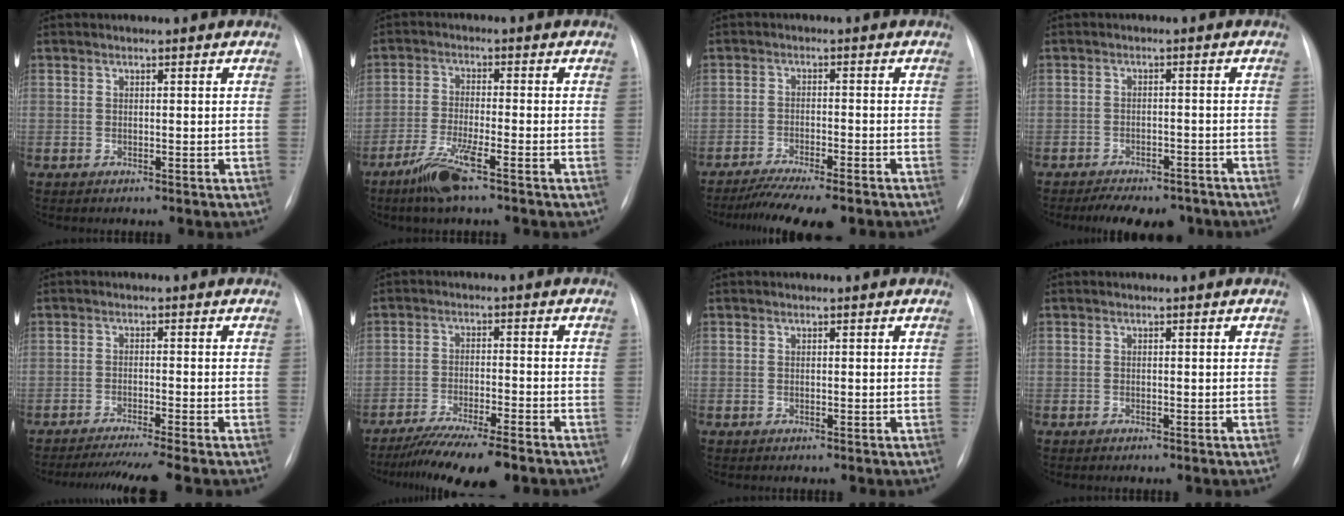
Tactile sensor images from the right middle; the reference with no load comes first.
{"total": 6.4, "force": [-4.3, 0.5, 4.7], "torque": [-0.106, -0.013, -0.083]}
{"total": 10.2, "force": [-8.4, 1.3, 5.5], "torque": [-0.081, -0.016, -0.128]}
{"total": 10.2, "force": [-8.6, 4.0, 3.7], "torque": [-0.049, 0.008, -0.110]}
{"total": 8.4, "force": [-7.2, -1.7, 3.8], "torque": [-0.043, -0.022, -0.112]}
{"total": 11.4, "force": [-9.2, 1.0, 6.7], "torque": [-0.102, -0.025, -0.147]}
{"total": 0.0}
{"total": 0.0}